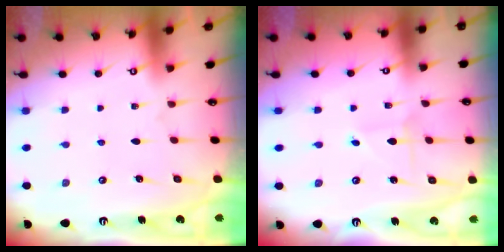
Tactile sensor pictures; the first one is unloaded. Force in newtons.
{"total": 2.0, "press": 2.0, "slide": 0.2}